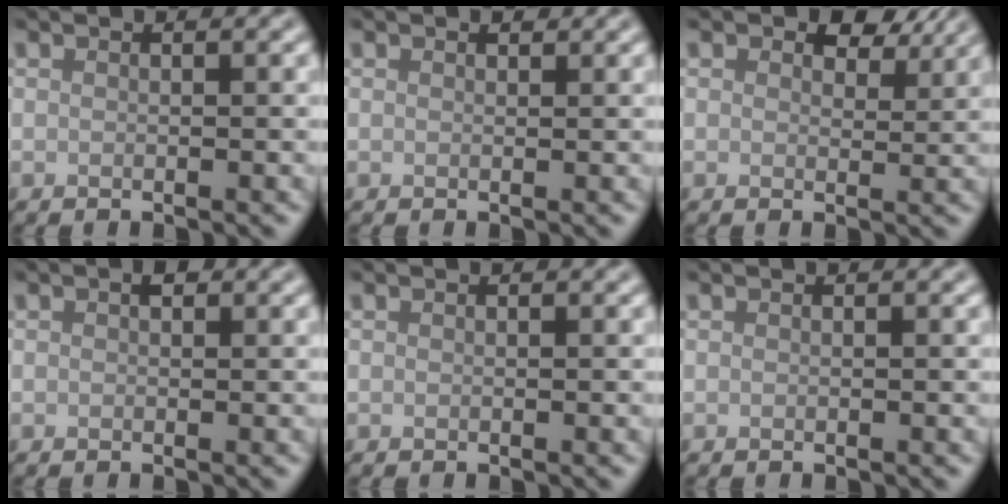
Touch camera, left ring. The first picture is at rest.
{"total": 0.5, "force": [0.4, 0.3, 0.2], "torque": [-0.002, -0.001, 0.005]}
{"total": 3.1, "force": [2.0, 1.7, 1.7], "torque": [-0.027, -0.003, 0.026]}
{"total": 0.8, "force": [0.3, 0.5, 0.6], "torque": [-0.008, 0.001, 0.002]}
{"total": 0.0}
{"total": 0.0}